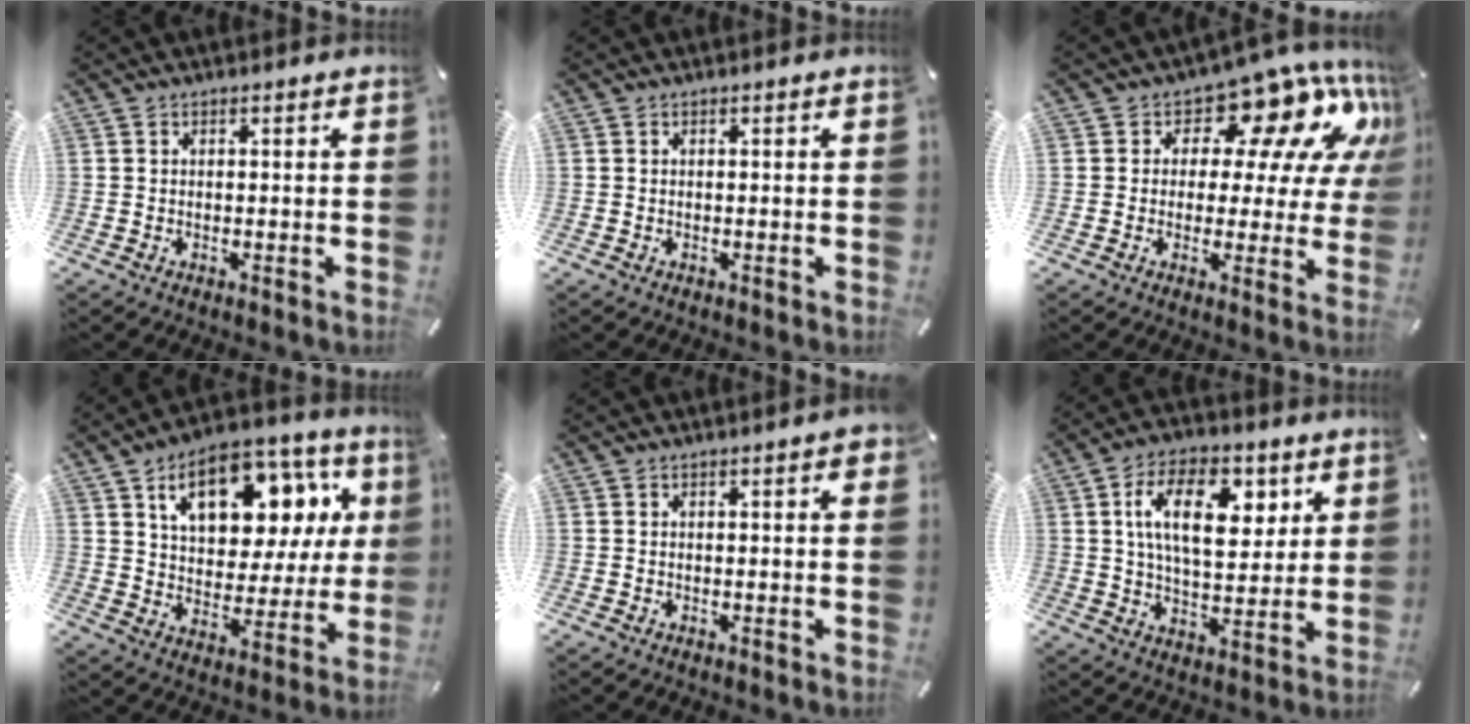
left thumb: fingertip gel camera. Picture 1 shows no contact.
{"total": 0.0}
{"total": 13.4, "force": [8.3, 6.8, 8.0], "torque": [-0.113, -0.070, 0.139]}
{"total": 17.8, "force": [9.0, 10.6, 11.2], "torque": [-0.181, -0.032, 0.154]}
{"total": 2.4, "force": [0.6, 0.5, 2.2], "torque": [-0.034, 0.001, 0.008]}
{"total": 15.7, "force": [5.4, 8.9, 11.7], "torque": [-0.182, 0.005, 0.092]}